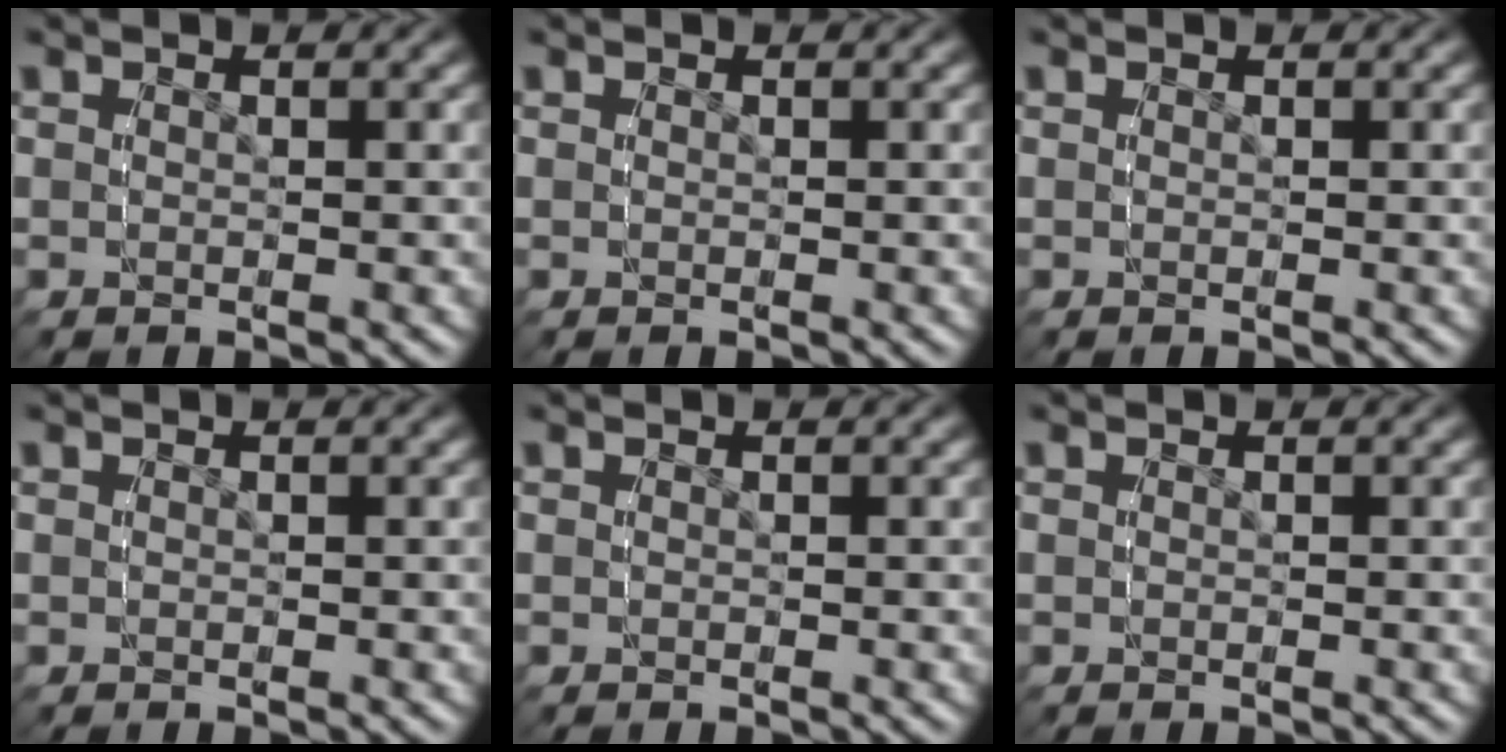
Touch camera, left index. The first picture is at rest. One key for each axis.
{"total": 0.0}
{"total": 0.0}
{"total": 0.0}
{"total": 0.0}
{"total": 0.0}